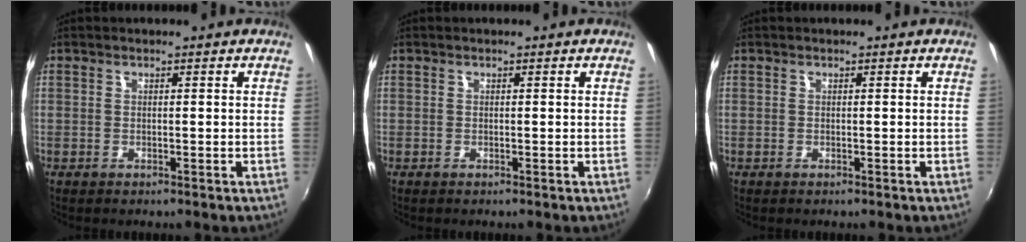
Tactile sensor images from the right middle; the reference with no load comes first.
{"total": 0.0}
{"total": 0.0}